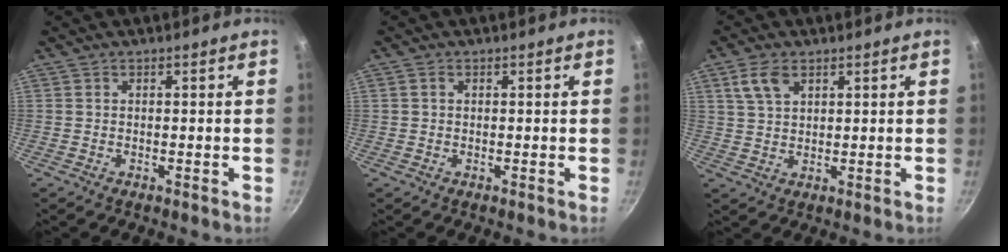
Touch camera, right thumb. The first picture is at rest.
{"total": 0.9, "force": [0.3, 0.7, 0.5], "torque": [-0.008, 0.004, 0.004]}
{"total": 5.4, "force": [2.7, 3.1, 3.4], "torque": [-0.060, -0.003, 0.056]}